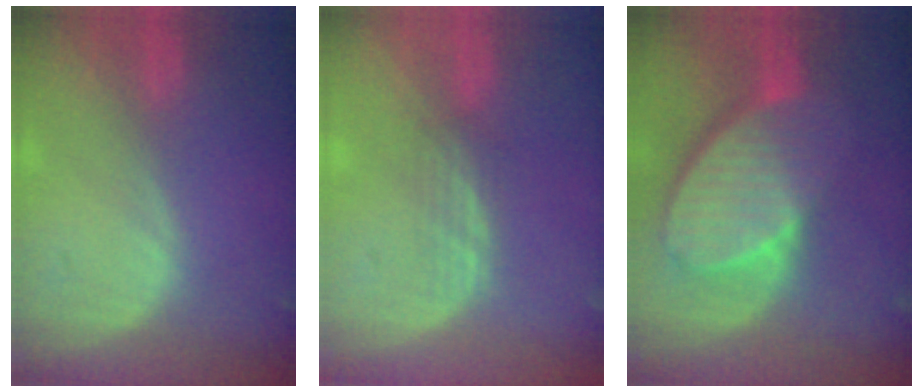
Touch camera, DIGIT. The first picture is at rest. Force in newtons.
{"total": 2.4, "press": 2.3, "slide": 0.5}
{"total": 10.3, "press": 9.0, "slide": 5.1}